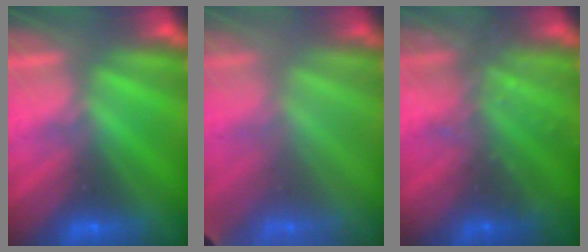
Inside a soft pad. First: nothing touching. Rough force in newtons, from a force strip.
{"total": 2.0}
{"total": 13.7}